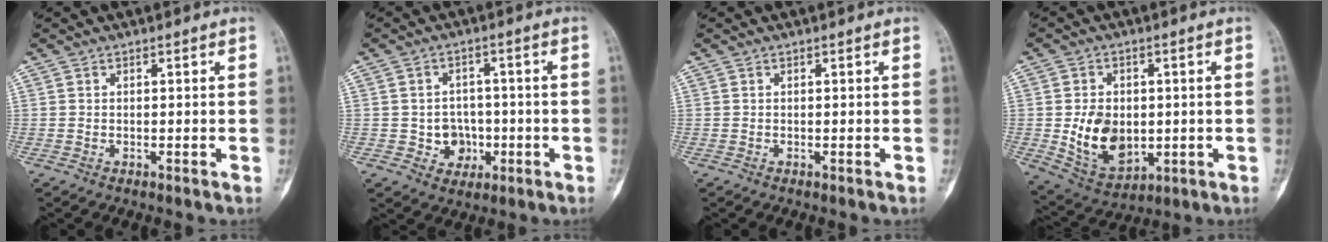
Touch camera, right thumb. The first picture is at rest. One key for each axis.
{"total": 5.8, "fx": -1.1, "fy": 5.3, "fz": 2.0, "tx": 0.008, "ty": 0.014, "tz": -0.012}
{"total": 0.0}
{"total": 11.5, "fx": -0.5, "fy": 8.3, "fz": 7.9, "tx": -0.104, "ty": -0.010, "tz": 0.011}